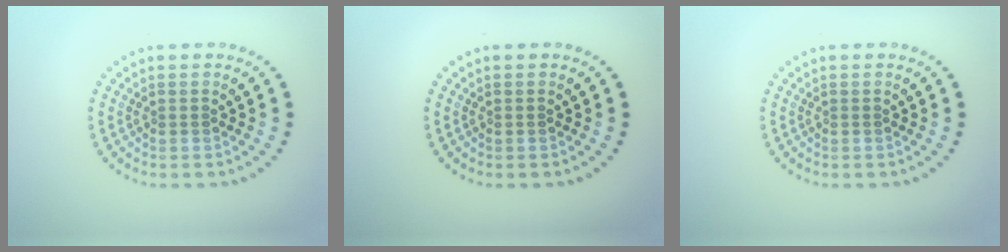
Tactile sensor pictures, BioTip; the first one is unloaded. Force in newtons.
{"total": 0.0}
{"total": 0.0}